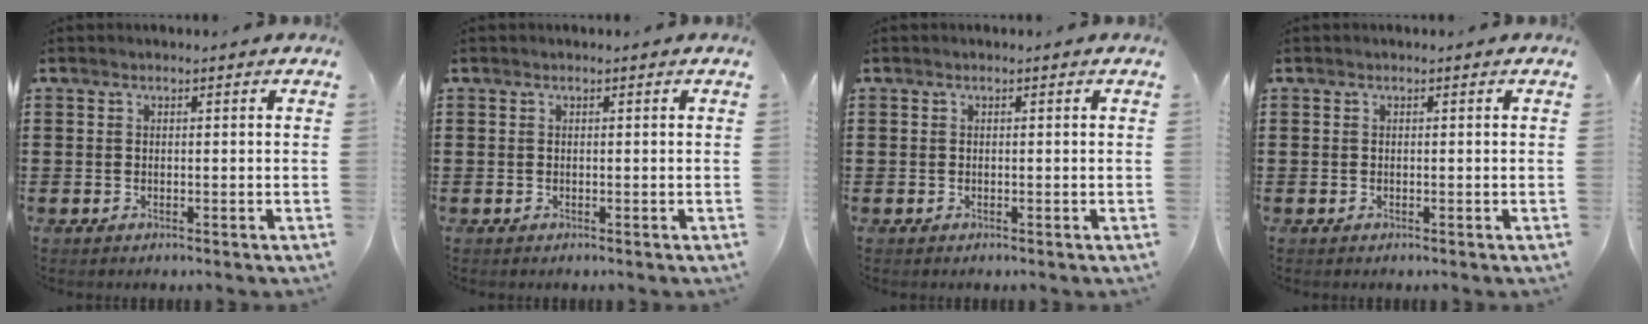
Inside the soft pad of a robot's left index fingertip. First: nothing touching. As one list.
[{"total": 0.0}, {"total": 0.0}, {"total": 0.0}]